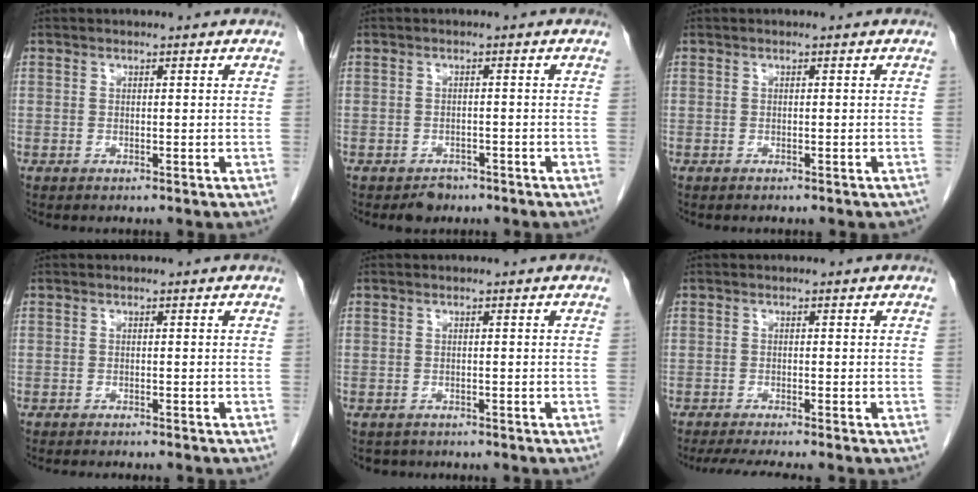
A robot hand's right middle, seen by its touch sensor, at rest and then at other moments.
{"total": 2.0, "force": [-1.5, 1.2, 0.5], "torque": [-0.012, 0.002, -0.019]}
{"total": 2.4, "force": [-2.0, 0.8, 1.0], "torque": [-0.018, -0.003, -0.018]}
{"total": 4.4, "force": [-3.9, 0.7, 1.9], "torque": [-0.021, -0.006, -0.049]}
{"total": 1.8, "force": [-1.6, 0.9, -0.1], "torque": [-0.006, -0.002, -0.024]}
{"total": 5.0, "force": [-4.3, -0.5, 2.5], "torque": [-0.039, -0.017, -0.071]}